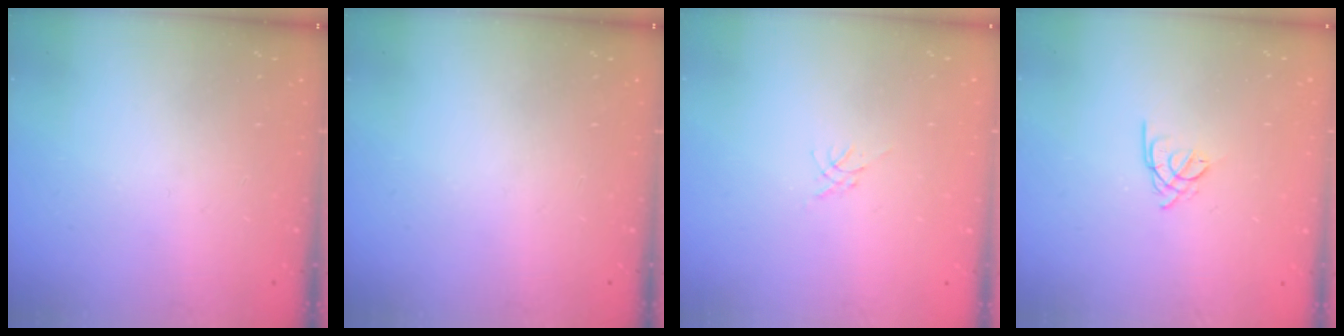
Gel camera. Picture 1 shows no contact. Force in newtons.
{"total": 0.0}
{"total": 0.0}
{"total": 2.7, "press": 2.6, "slide": 0.5}